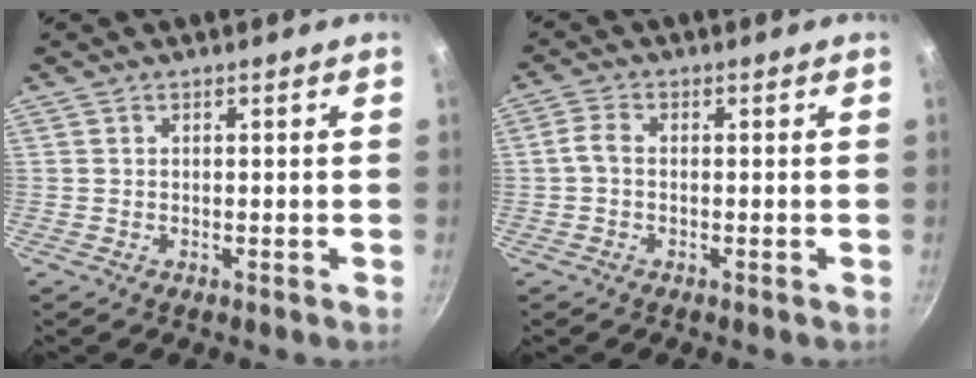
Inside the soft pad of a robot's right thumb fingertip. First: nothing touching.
{"total": 2.5, "force": [-0.4, 1.6, 1.9], "torque": [-0.042, 0.012, -0.013]}